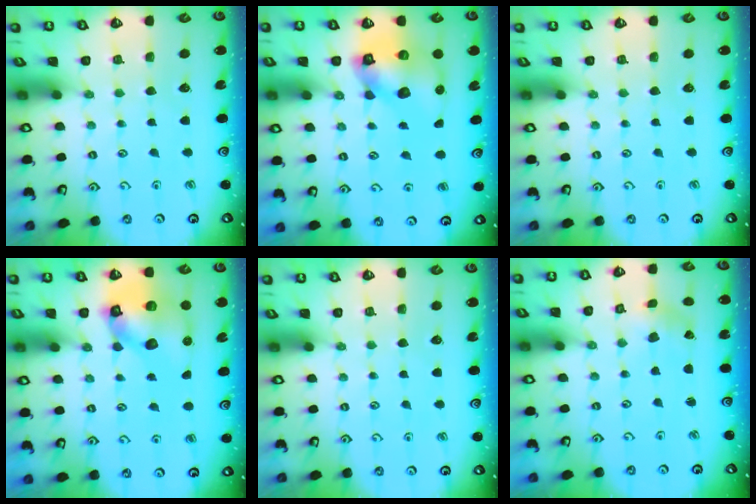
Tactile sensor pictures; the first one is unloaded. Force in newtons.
{"total": 12.5, "press": 12.3, "slide": 2.1}
{"total": 0.0}
{"total": 13.7, "press": 13.5, "slide": 2.1}
{"total": 0.0}
{"total": 0.7, "press": 0.7, "slide": 0.1}